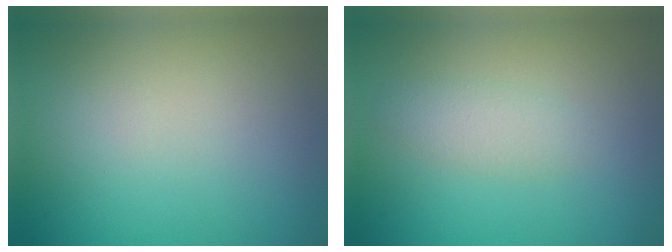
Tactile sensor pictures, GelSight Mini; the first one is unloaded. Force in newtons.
{"total": 2.0, "press": 2.0, "slide": 0.1}